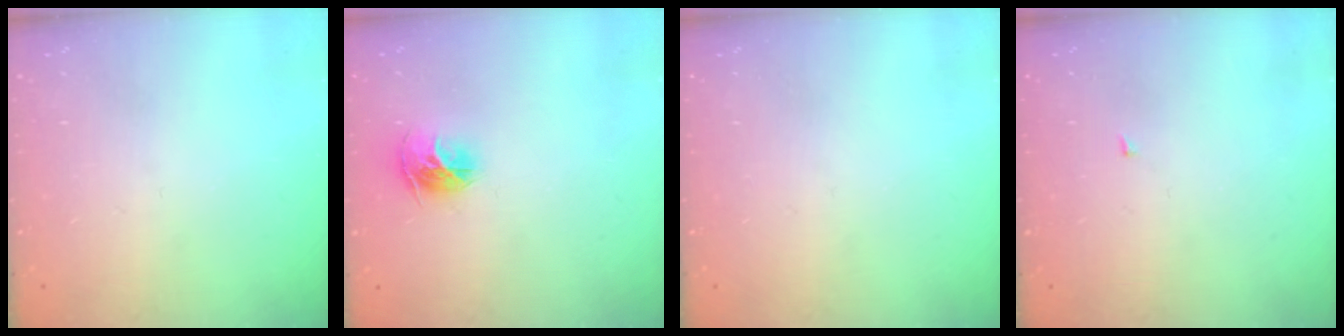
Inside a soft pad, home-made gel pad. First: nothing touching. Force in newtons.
{"total": 9.9, "press": 9.8, "slide": 1.0}
{"total": 0.0}
{"total": 1.4, "press": 1.3, "slide": 0.1}